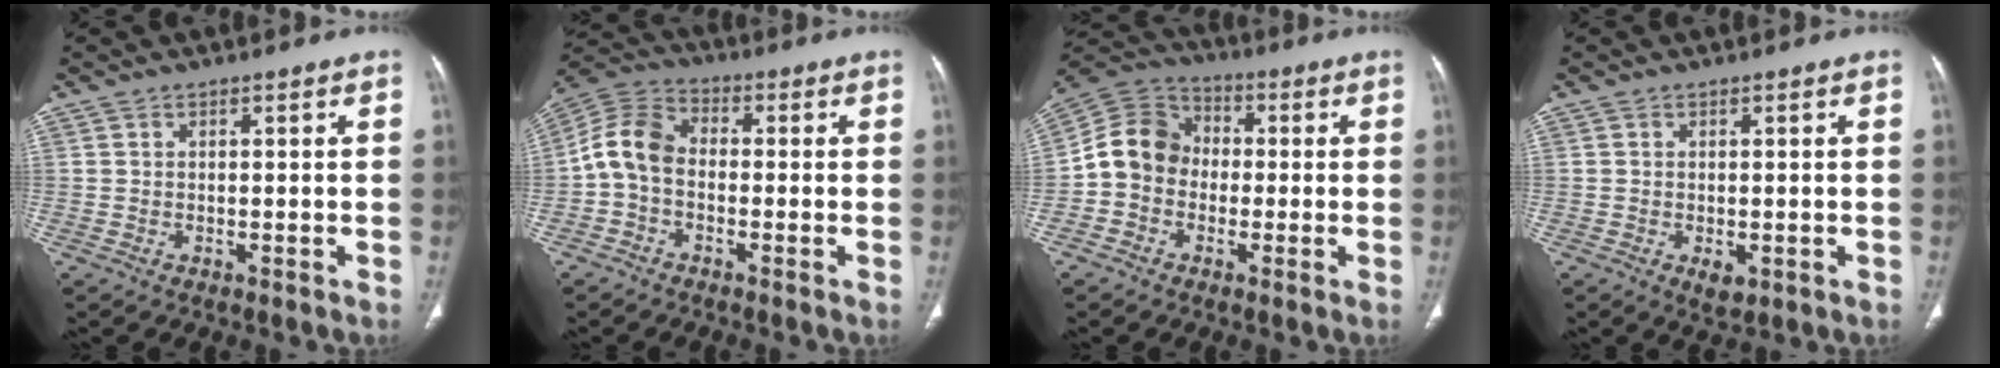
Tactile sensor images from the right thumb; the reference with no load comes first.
{"total": 8.3, "force": [-1.3, 5.8, 5.7], "torque": [-0.107, 0.027, -0.041]}
{"total": 10.1, "force": [-1.3, 8.7, 5.0], "torque": [-0.080, 0.038, -0.039]}
{"total": 2.4, "force": [-0.6, 1.4, 1.8], "torque": [-0.027, -0.004, -0.005]}